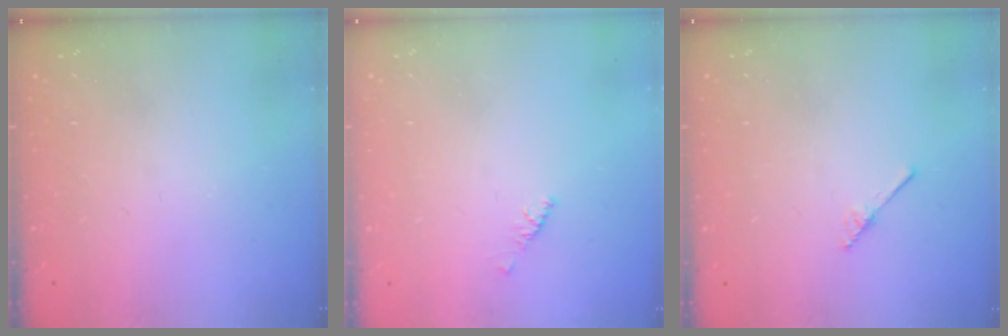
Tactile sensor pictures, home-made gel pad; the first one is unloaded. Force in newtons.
{"total": 2.1, "press": 2.0, "slide": 0.6}
{"total": 2.5, "press": 2.4, "slide": 0.3}